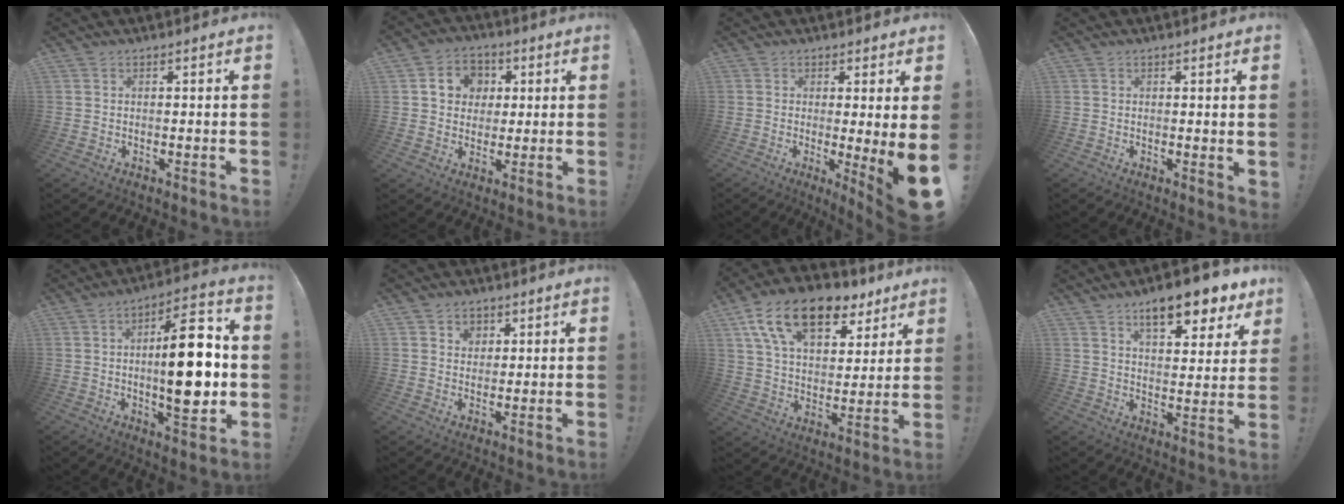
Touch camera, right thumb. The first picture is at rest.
{"total": 9.9, "force": [2.8, 8.6, 4.0], "torque": [-0.062, 0.001, 0.058]}
{"total": 7.4, "force": [0.0, -0.4, 7.4], "torque": [-0.097, -0.025, 0.000]}
{"total": 1.4, "force": [0.9, 0.1, 1.1], "torque": [-0.009, -0.005, 0.013]}
{"total": 19.0, "force": [-0.1, 7.2, 17.6], "torque": [-0.268, 0.003, -0.003]}
{"total": 4.1, "force": [1.9, 3.5, 1.1], "torque": [-0.002, -0.009, 0.031]}
{"total": 18.9, "force": [11.2, 10.2, 11.3], "torque": [-0.192, -0.054, 0.200]}
{"total": 12.6, "force": [8.5, 4.0, 8.4], "torque": [-0.115, -0.057, 0.139]}